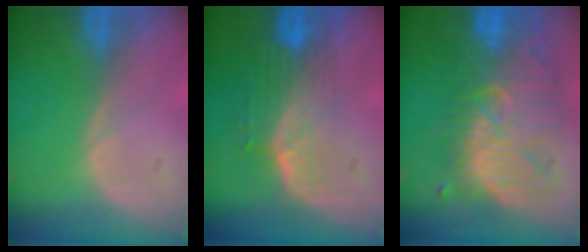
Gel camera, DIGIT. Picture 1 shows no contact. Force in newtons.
{"total": 7.3, "press": 6.5, "slide": 3.3}
{"total": 11.2, "press": 10.7, "slide": 3.4}